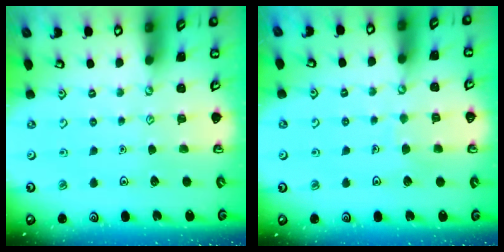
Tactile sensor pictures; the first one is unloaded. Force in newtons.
{"total": 3.3, "press": 3.3, "slide": 0.3}